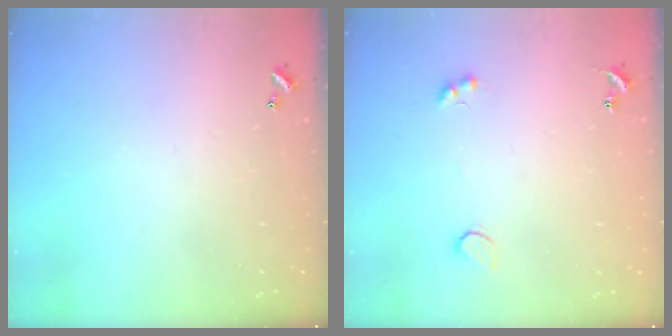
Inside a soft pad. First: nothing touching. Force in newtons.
{"total": 2.1, "press": 1.8, "slide": 1.0}